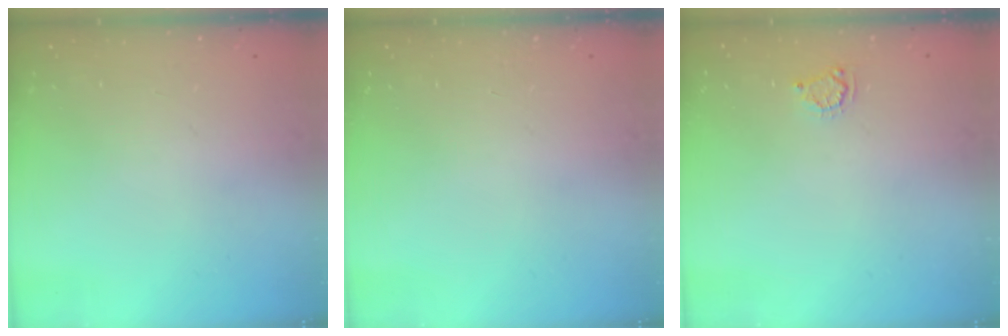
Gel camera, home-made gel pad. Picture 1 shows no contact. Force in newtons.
{"total": 0.0}
{"total": 4.4, "press": 4.4, "slide": 0.5}